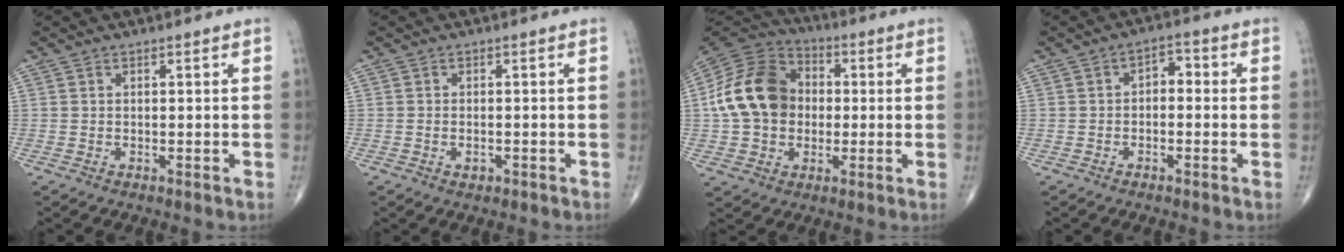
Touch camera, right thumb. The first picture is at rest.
{"total": 1.2, "force": [-0.5, 0.8, 0.7], "torque": [-0.007, 0.003, -0.005]}
{"total": 16.4, "force": [0.3, 13.0, 10.0], "torque": [-0.169, 0.026, -0.003]}
{"total": 3.5, "force": [-0.3, 2.2, 2.6], "torque": [-0.020, 0.018, -0.018]}